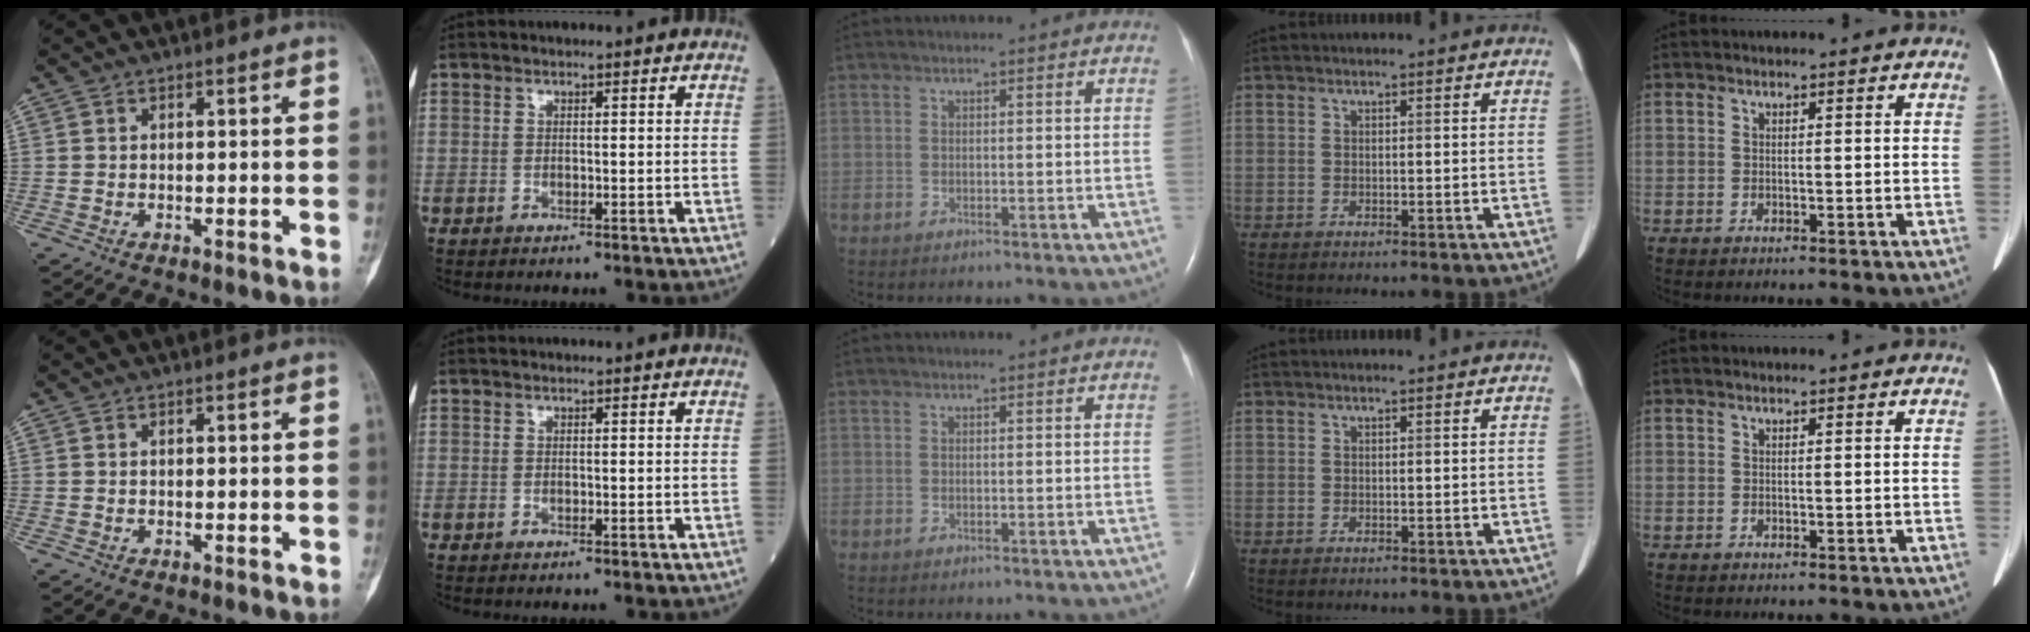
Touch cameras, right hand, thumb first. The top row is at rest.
{}